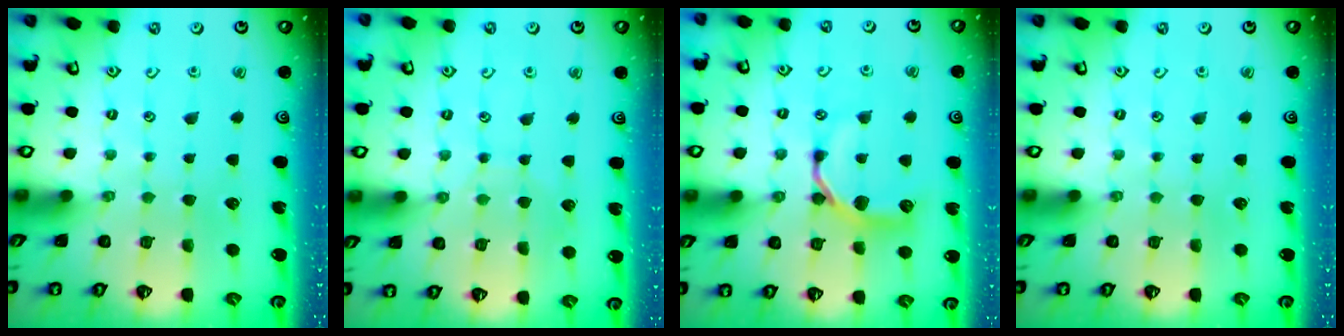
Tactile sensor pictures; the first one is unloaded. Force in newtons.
{"total": 5.7, "press": 5.6, "slide": 0.6}
{"total": 9.2, "press": 9.2, "slide": 0.3}
{"total": 0.0}